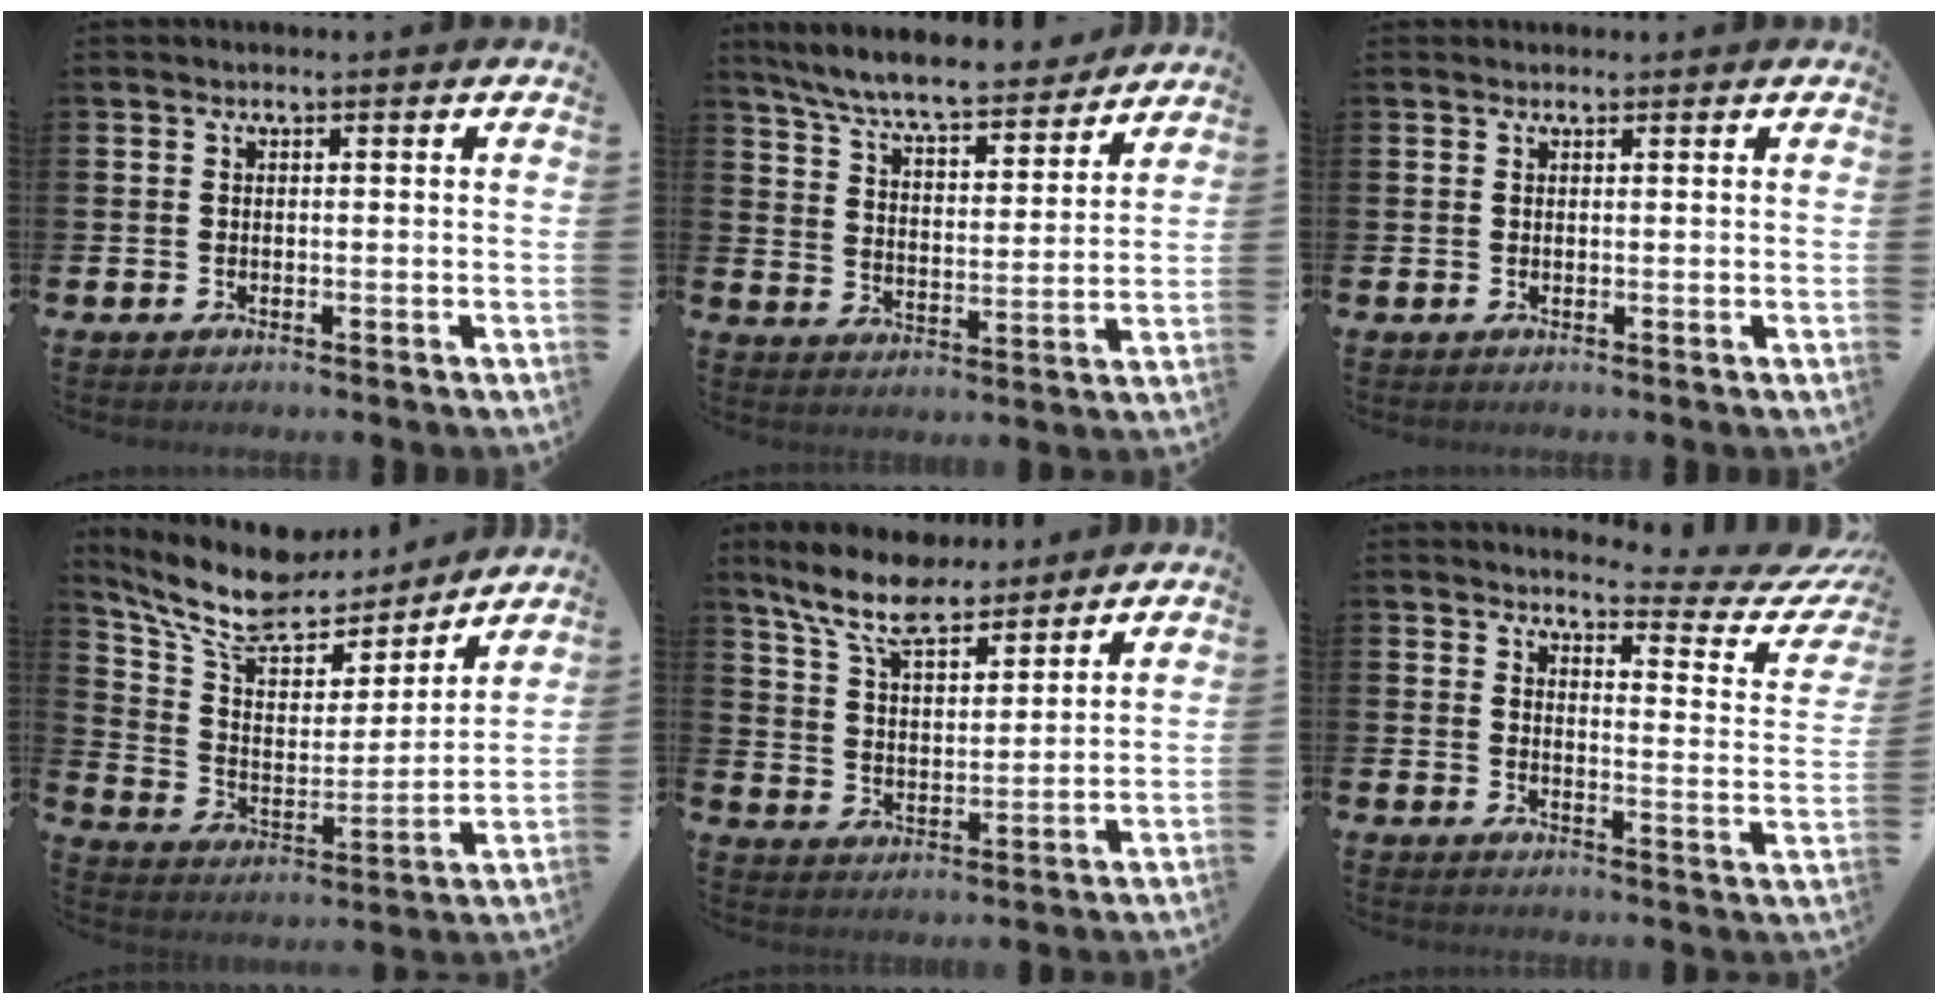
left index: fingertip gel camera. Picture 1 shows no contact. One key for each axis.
{"total": 8.0, "fx": 7.4, "fy": 0.9, "fz": 2.8, "tx": -0.088, "ty": -0.047, "tz": 0.129}
{"total": 0.9, "fx": 0.8, "fy": 0.3, "fz": 0.0, "tx": 0.010, "ty": 0.000, "tz": 0.012}
{"total": 10.7, "fx": 9.2, "fy": 4.4, "fz": 3.4, "tx": -0.113, "ty": -0.058, "tz": 0.163}
{"total": 9.0, "fx": 7.9, "fy": 2.4, "fz": 3.4, "tx": -0.101, "ty": -0.031, "tz": 0.146}
{"total": 4.1, "fx": 3.8, "fy": 0.9, "fz": 1.4, "tx": -0.027, "ty": -0.042, "tz": 0.053}